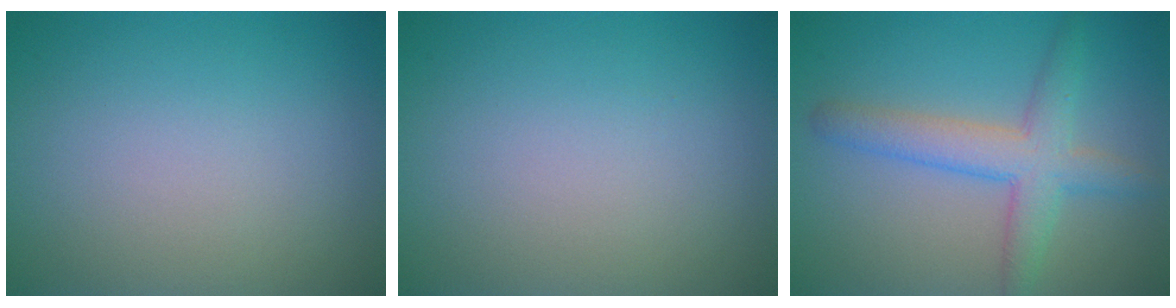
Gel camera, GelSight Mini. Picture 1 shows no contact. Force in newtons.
{"total": 0.0}
{"total": 4.6, "press": 4.6, "slide": 0.1}